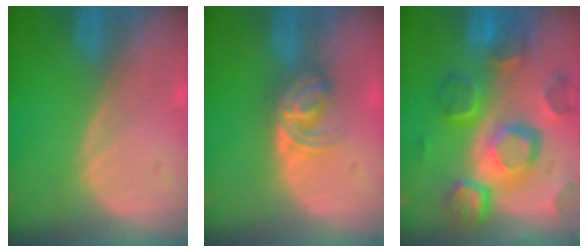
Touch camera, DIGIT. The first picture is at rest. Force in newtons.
{"total": 5.6, "press": 4.8, "slide": 2.9}
{"total": 12.5, "press": 10.8, "slide": 6.2}